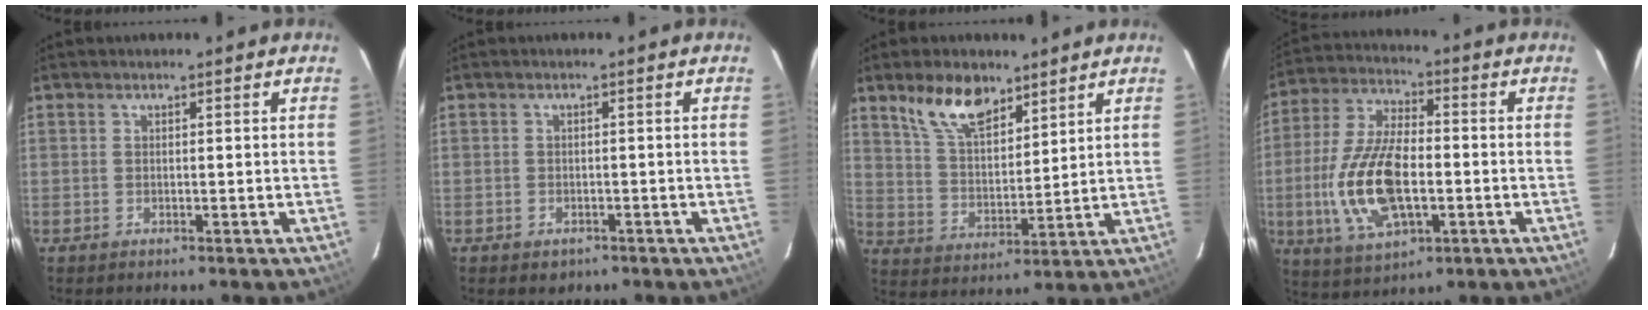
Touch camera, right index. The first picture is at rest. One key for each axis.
{"total": 2.6, "fx": -1.4, "fy": 2.0, "fz": 0.8, "tx": -0.019, "ty": 0.000, "tz": -0.015}
{"total": 10.5, "fx": 7.3, "fy": 4.9, "fz": 5.9, "tx": -0.108, "ty": 0.011, "tz": 0.143}
{"total": 16.6, "fx": -3.3, "fy": 7.6, "fz": 14.3, "tx": -0.305, "ty": -0.003, "tz": -0.056}